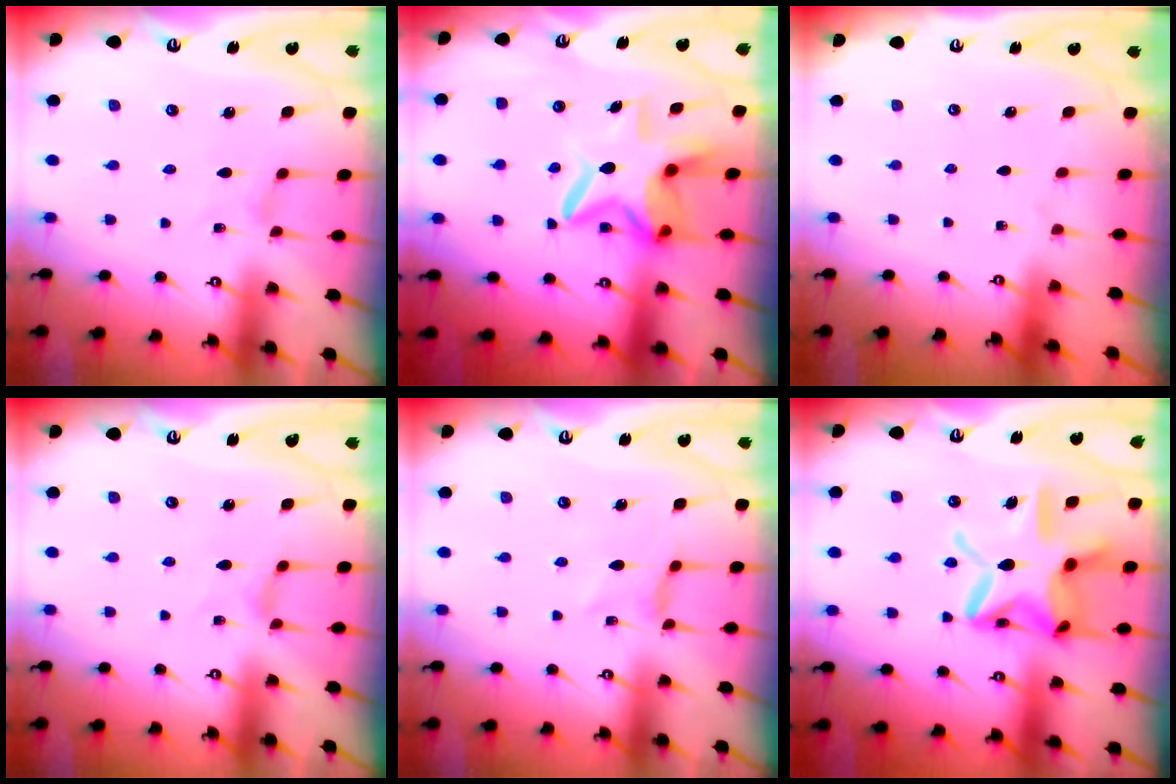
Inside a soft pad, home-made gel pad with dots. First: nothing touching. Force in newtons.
{"total": 10.0, "press": 9.9, "slide": 1.2}
{"total": 0.0}
{"total": 0.6, "press": 0.5, "slide": 0.2}
{"total": 0.0}
{"total": 20.5, "press": 20.4, "slide": 1.9}